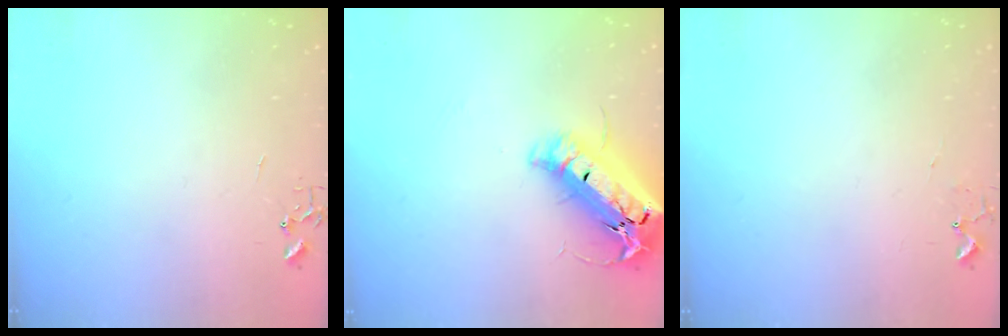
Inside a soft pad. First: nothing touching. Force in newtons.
{"total": 25.0, "press": 24.5, "slide": 4.9}
{"total": 5.4, "press": 5.4, "slide": 0.7}